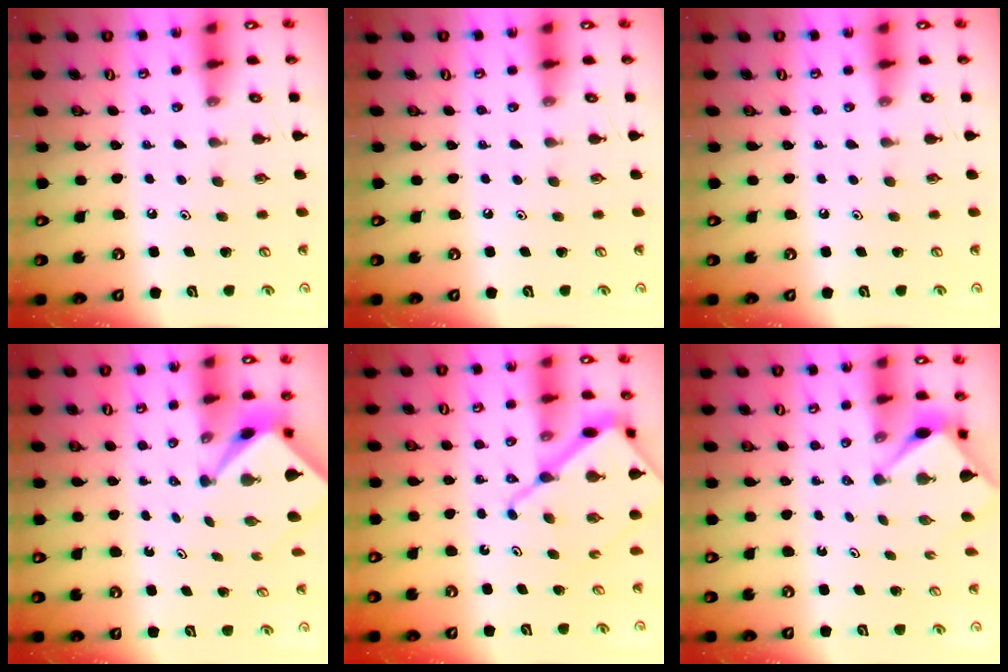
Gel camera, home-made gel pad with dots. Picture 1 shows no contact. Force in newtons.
{"total": 0.0}
{"total": 0.0}
{"total": 2.5, "press": 2.5, "slide": 0.2}
{"total": 14.1, "press": 14.0, "slide": 1.6}
{"total": 2.8, "press": 2.8, "slide": 0.2}